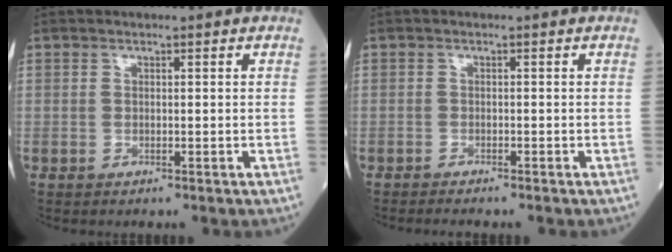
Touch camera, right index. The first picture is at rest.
{"total": 2.2, "force": [-2.0, 0.1, 0.9], "torque": [-0.016, -0.004, -0.028]}